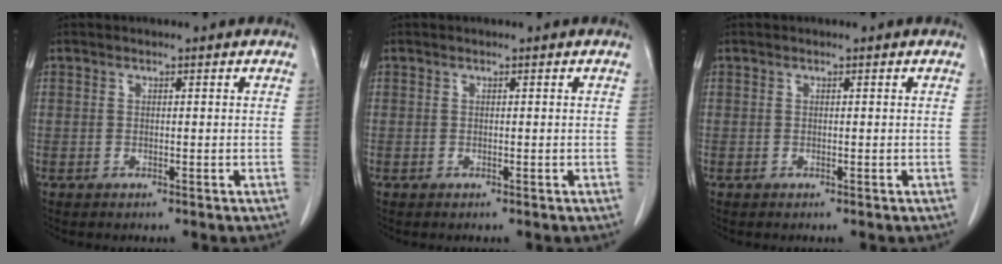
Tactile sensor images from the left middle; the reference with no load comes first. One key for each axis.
{"total": 0.0}
{"total": 0.0}